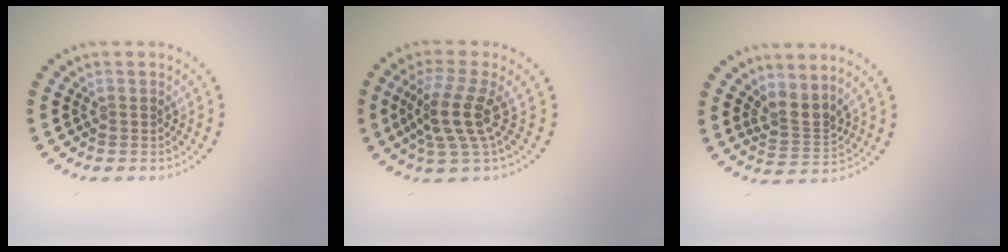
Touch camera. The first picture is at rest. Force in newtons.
{"total": 3.9, "press": 2.9, "slide": 2.6}
{"total": 2.5, "press": 1.9, "slide": 1.7}